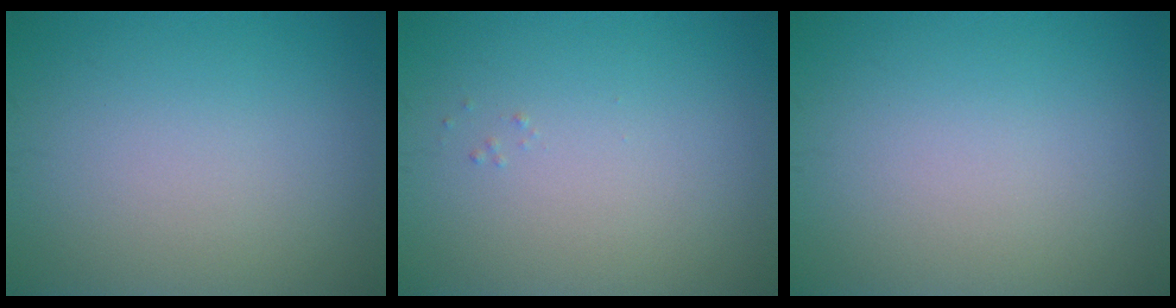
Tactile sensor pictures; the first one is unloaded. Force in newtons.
{"total": 0.0}
{"total": 0.0}